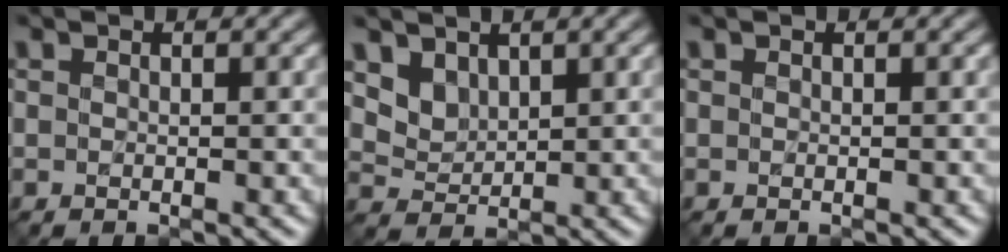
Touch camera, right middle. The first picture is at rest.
{"total": 3.0, "force": [2.1, 1.9, 1.0], "torque": [-0.033, -0.018, 0.058]}
{"total": 0.0}